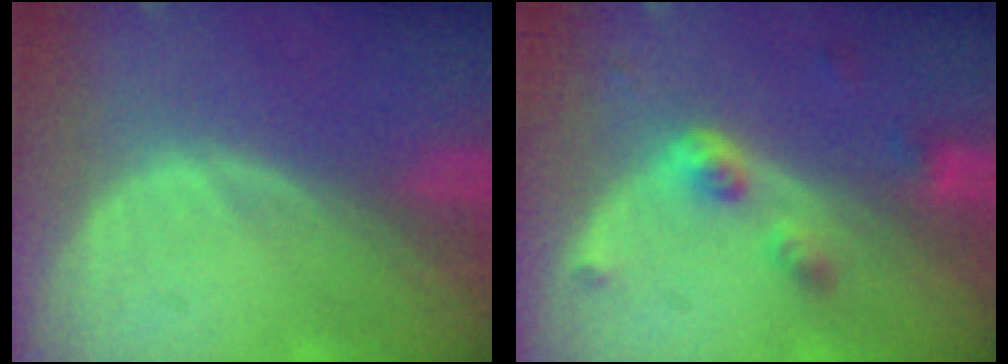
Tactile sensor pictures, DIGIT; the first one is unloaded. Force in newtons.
{"total": 4.2, "press": 4.2, "slide": 0.5}